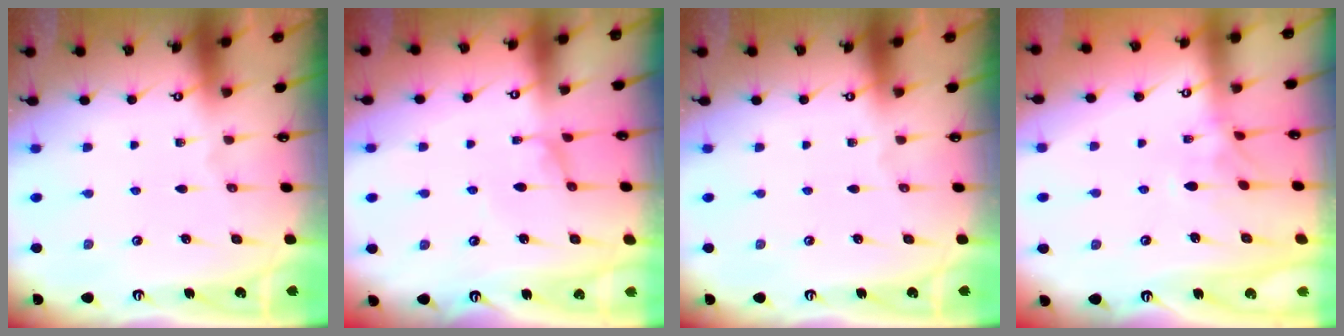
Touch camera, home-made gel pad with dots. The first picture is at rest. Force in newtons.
{"total": 0.7, "press": 0.5, "slide": 0.4}
{"total": 0.0}
{"total": 1.6, "press": 1.3, "slide": 0.9}